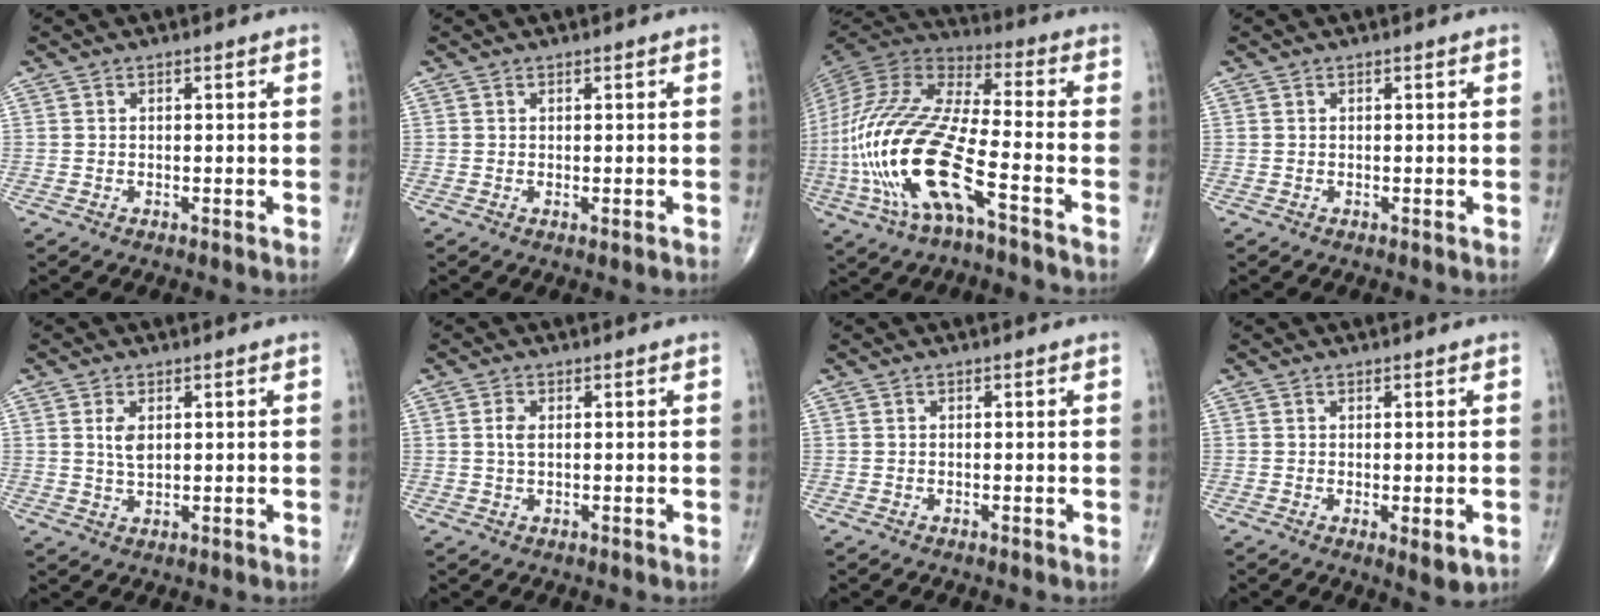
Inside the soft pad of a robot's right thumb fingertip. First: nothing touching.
{"total": 0.7, "force": [-0.2, 0.1, 0.7], "torque": [-0.014, -0.003, 0.000]}
{"total": 24.2, "force": [-8.2, 7.6, 21.5], "torque": [-0.514, 0.017, -0.152]}
{"total": 0.0}
{"total": 3.6, "force": [1.0, 2.0, 2.8], "torque": [-0.049, -0.007, 0.022]}
{"total": 2.3, "force": [0.4, 1.3, 1.8], "torque": [-0.038, 0.002, 0.009]}
{"total": 0.0}
{"total": 3.7, "force": [-0.9, 1.2, 3.4], "torque": [-0.047, -0.012, -0.007]}